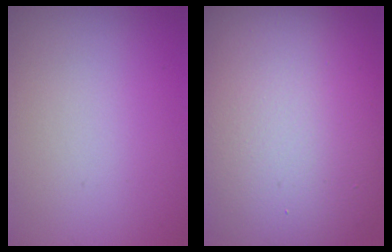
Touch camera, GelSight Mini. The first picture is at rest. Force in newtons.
{"total": 17.3, "press": 17.2, "slide": 1.1}